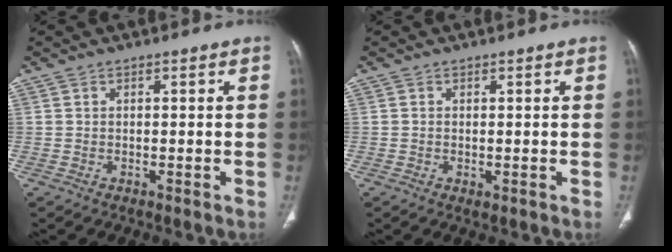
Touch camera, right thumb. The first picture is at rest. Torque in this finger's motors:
{"motor_torque": [-0.27, 0.07, -0.42, 0.05, 0.01]}